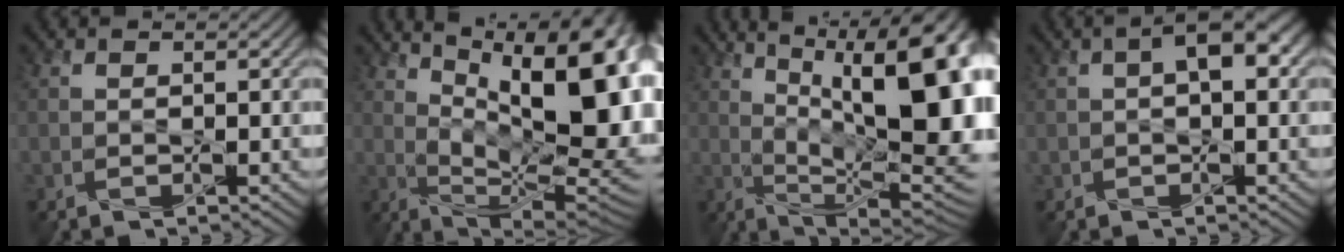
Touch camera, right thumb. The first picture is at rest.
{"total": 18.1, "force": [7.0, 6.7, 15.3], "torque": [-0.223, 0.015, 0.118]}
{"total": 17.7, "force": [4.9, 6.8, 15.6], "torque": [-0.228, 0.023, 0.074]}
{"total": 5.3, "force": [1.3, 2.6, 4.4], "torque": [-0.071, 0.007, 0.017]}